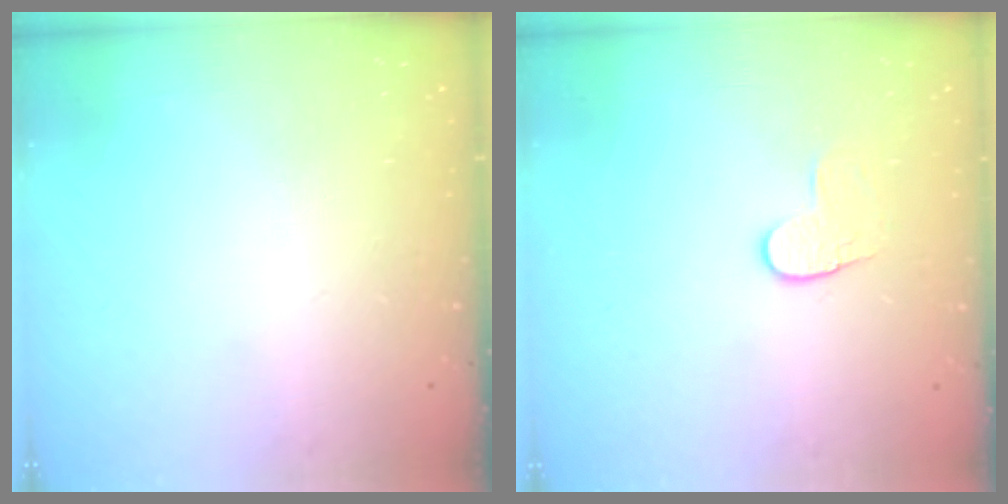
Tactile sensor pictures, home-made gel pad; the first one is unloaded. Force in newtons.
{"total": 5.3, "press": 5.3, "slide": 0.5}